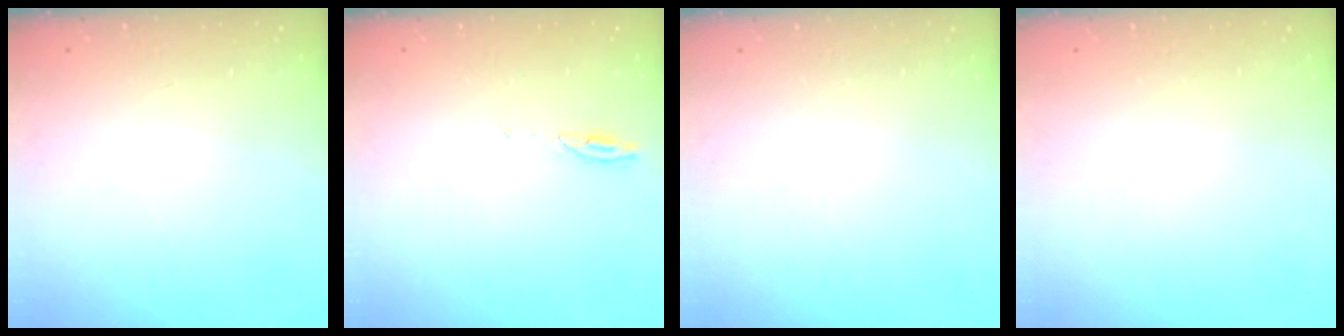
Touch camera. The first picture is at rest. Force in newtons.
{"total": 3.5, "press": 3.5, "slide": 0.3}
{"total": 0.0}
{"total": 9.9, "press": 2.5, "slide": 9.6}